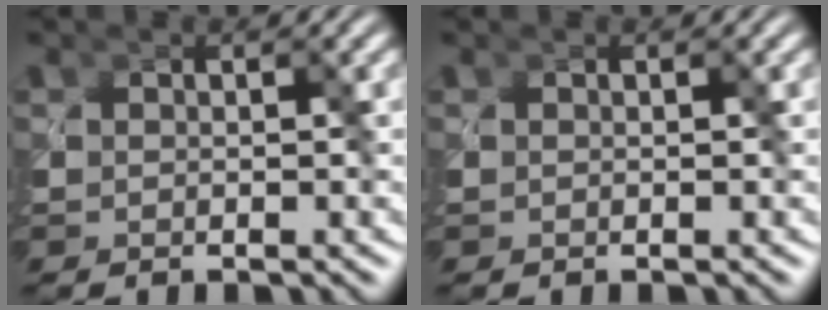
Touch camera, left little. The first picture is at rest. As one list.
[{"total": 0.0}]